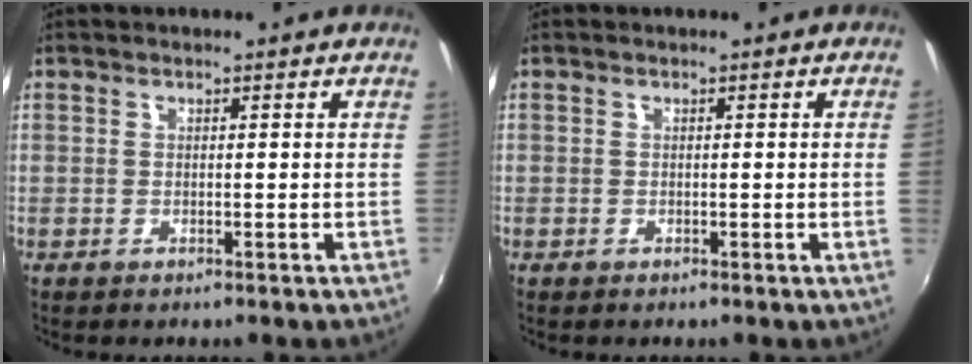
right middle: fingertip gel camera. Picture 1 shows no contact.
{"total": 1.0, "force": [0.2, -0.6, 0.8], "torque": [-0.006, -0.008, 0.004]}